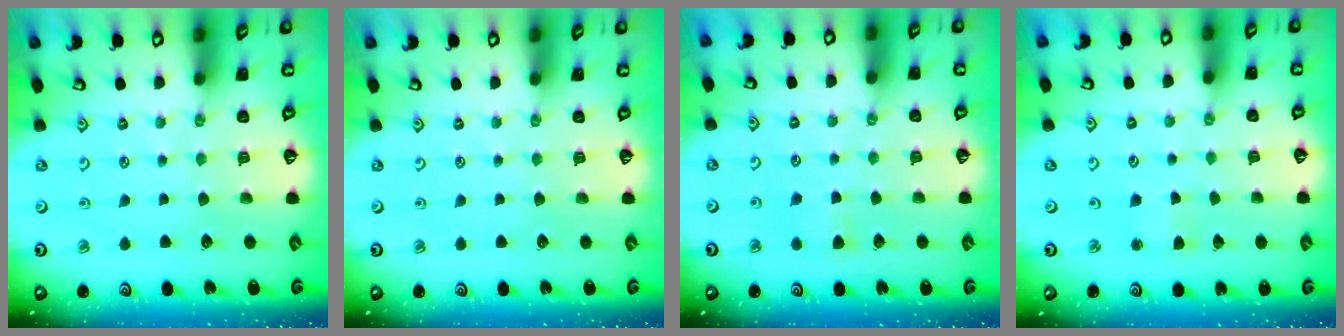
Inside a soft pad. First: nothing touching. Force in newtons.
{"total": 0.0}
{"total": 5.0, "press": 4.9, "slide": 0.7}
{"total": 3.7, "press": 3.7, "slide": 0.3}